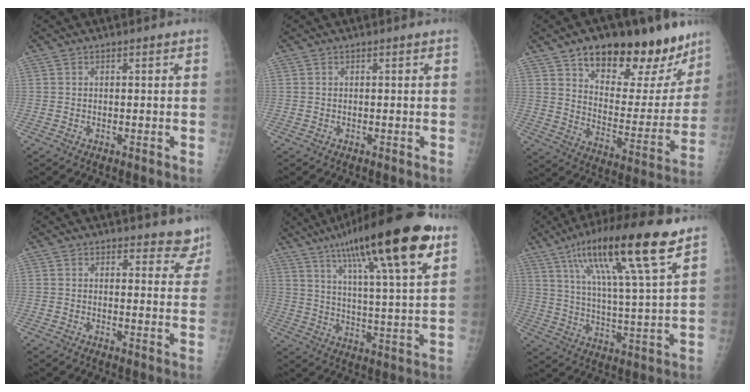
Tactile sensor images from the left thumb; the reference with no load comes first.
{"total": 0.0}
{"total": 24.4, "force": [16.6, 11.0, 14.1], "torque": [-0.145, -0.070, 0.249]}
{"total": 6.6, "force": [6.1, 2.5, 0.7], "torque": [0.037, -0.037, 0.050]}
{"total": 23.7, "force": [13.3, 4.2, 19.1], "torque": [-0.298, -0.027, 0.208]}
{"total": 19.6, "force": [11.2, 2.6, 15.8], "torque": [-0.264, -0.030, 0.192]}